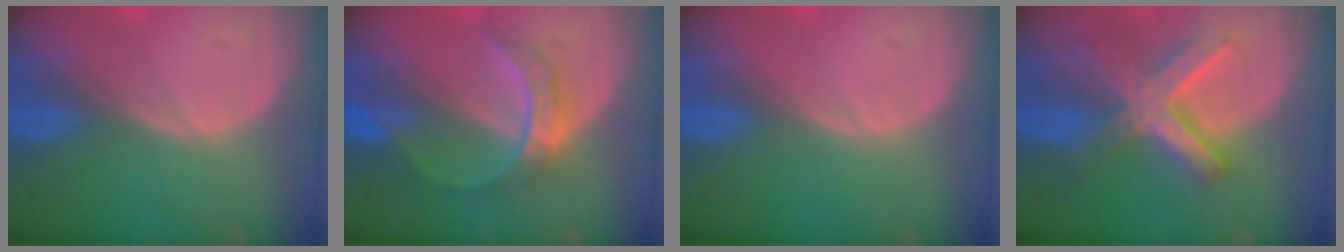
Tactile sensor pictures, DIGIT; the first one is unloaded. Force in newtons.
{"total": 6.0, "press": 5.8, "slide": 1.4}
{"total": 0.0}
{"total": 8.9, "press": 8.9, "slide": 0.7}